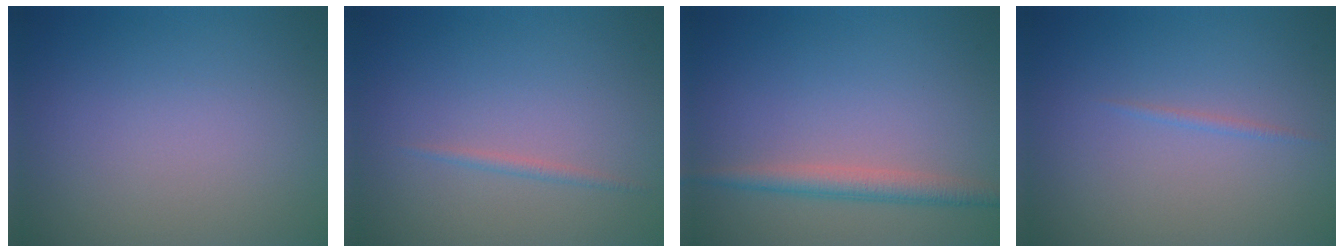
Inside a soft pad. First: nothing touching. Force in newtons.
{"total": 0.7, "press": 0.7, "slide": 0.1}
{"total": 2.4, "press": 2.4, "slide": 0.1}
{"total": 0.5, "press": 0.5, "slide": 0.1}